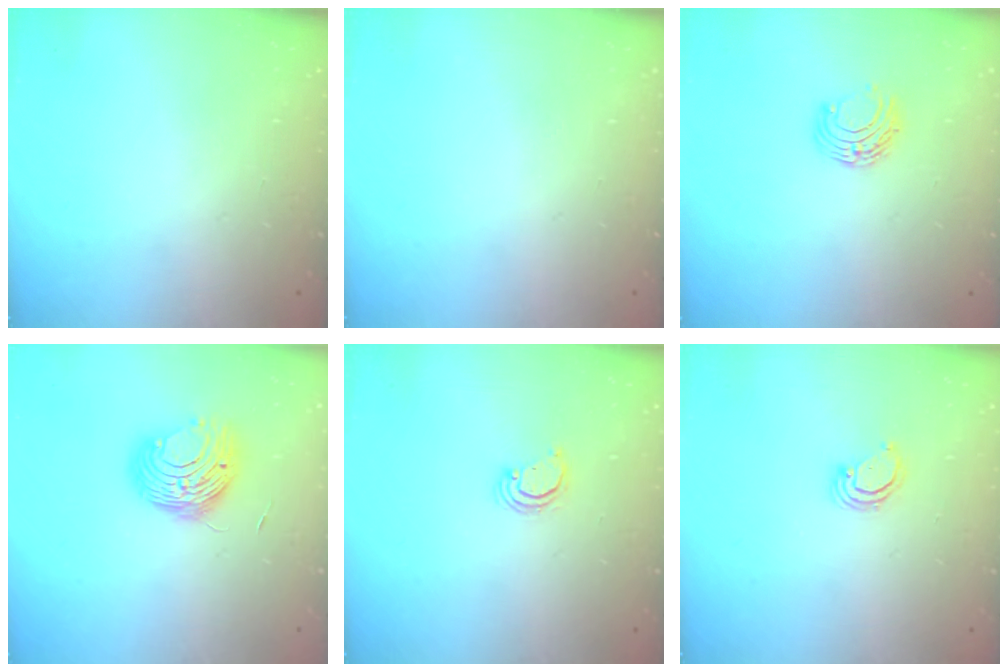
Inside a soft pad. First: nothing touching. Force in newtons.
{"total": 0.0}
{"total": 6.7, "press": 6.6, "slide": 0.8}
{"total": 9.4, "press": 9.4, "slide": 0.3}
{"total": 2.7, "press": 2.7, "slide": 0.2}
{"total": 3.1, "press": 3.1, "slide": 0.3}